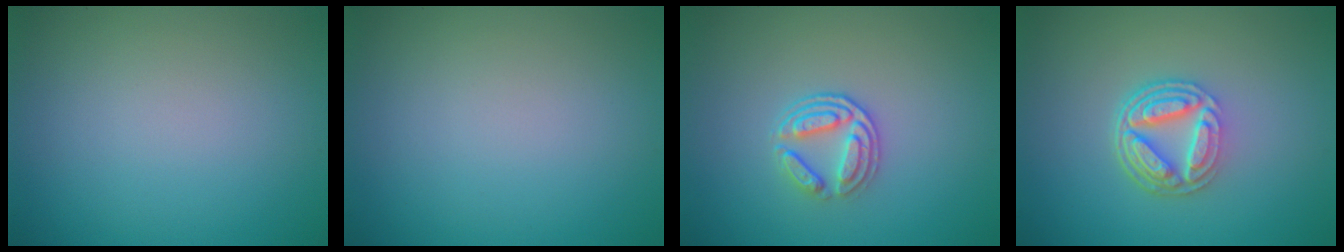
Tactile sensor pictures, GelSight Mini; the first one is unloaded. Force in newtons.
{"total": 0.0}
{"total": 2.6, "press": 2.1, "slide": 1.6}
{"total": 5.2, "press": 3.8, "slide": 3.5}